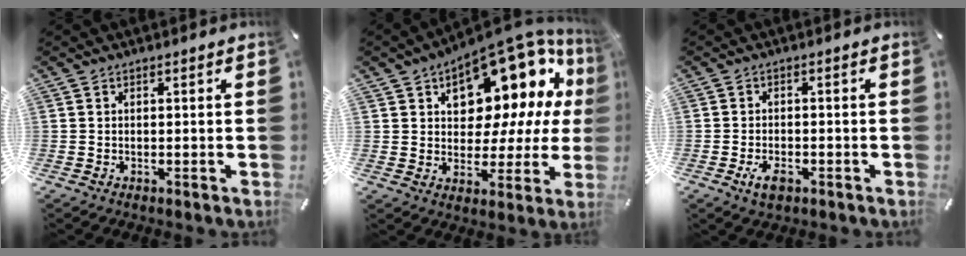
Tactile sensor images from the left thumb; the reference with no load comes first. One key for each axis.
{"total": 17.4, "fx": 10.5, "fy": 10.0, "fz": 9.6, "tx": -0.120, "ty": -0.098, "tz": 0.177}
{"total": 3.9, "fx": -1.9, "fy": 2.1, "fz": 2.6, "tx": -0.062, "ty": 0.002, "tz": -0.037}